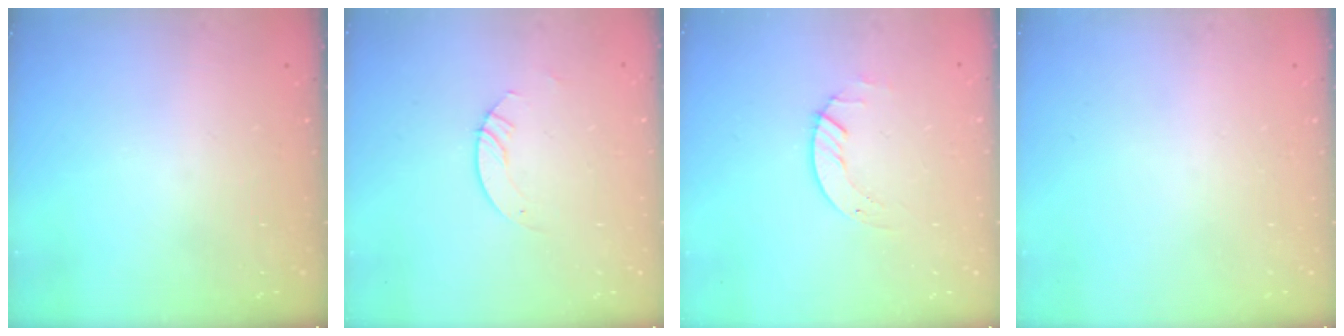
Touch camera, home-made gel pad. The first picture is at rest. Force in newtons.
{"total": 2.1, "press": 2.1, "slide": 0.2}
{"total": 2.0, "press": 2.0, "slide": 0.2}
{"total": 0.0}